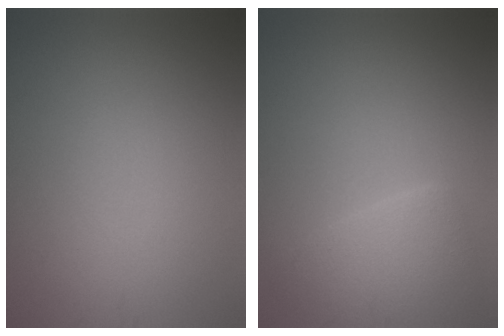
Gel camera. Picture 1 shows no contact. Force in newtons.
{"total": 3.1, "press": 3.1, "slide": 0.4}